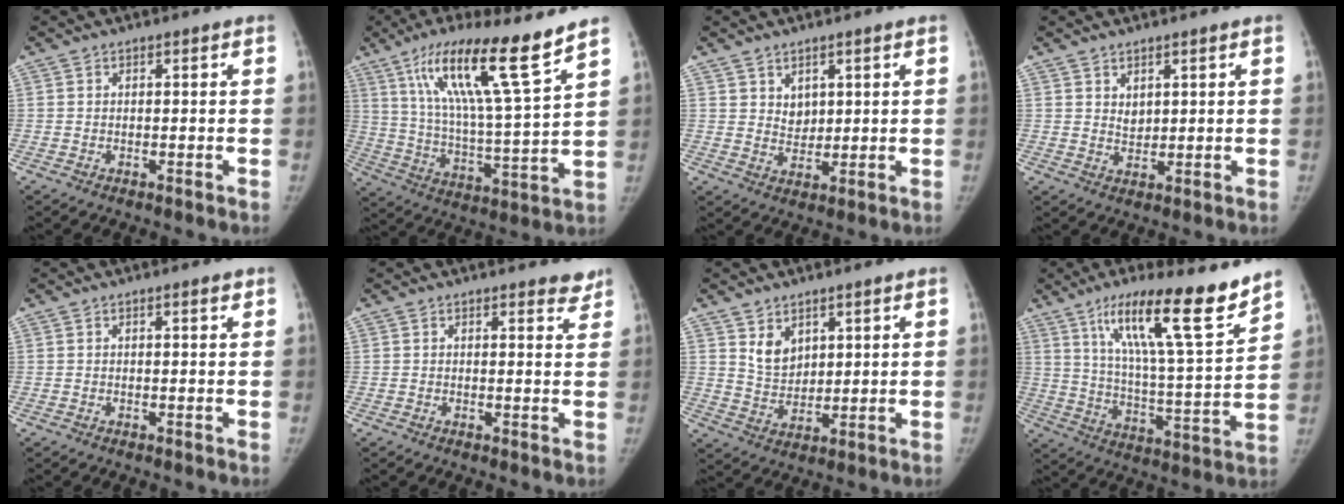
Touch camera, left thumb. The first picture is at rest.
{"total": 19.5, "force": [12.2, 1.5, 15.2], "torque": [-0.245, -0.057, 0.211]}
{"total": 3.7, "force": [2.0, 2.9, 1.3], "torque": [0.002, -0.018, 0.043]}
{"total": 2.6, "force": [1.5, 1.8, 1.2], "torque": [-0.005, -0.014, 0.033]}
{"total": 0.8, "force": [0.5, 0.1, 0.6], "torque": [-0.005, -0.001, 0.007]}
{"total": 2.8, "force": [2.5, 1.0, 0.8], "torque": [0.013, -0.014, 0.019]}
{"total": 6.0, "force": [3.2, 4.2, 2.8], "torque": [-0.022, -0.029, 0.068]}
{"total": 20.8, "force": [13.8, 3.1, 15.2], "torque": [-0.224, -0.067, 0.231]}